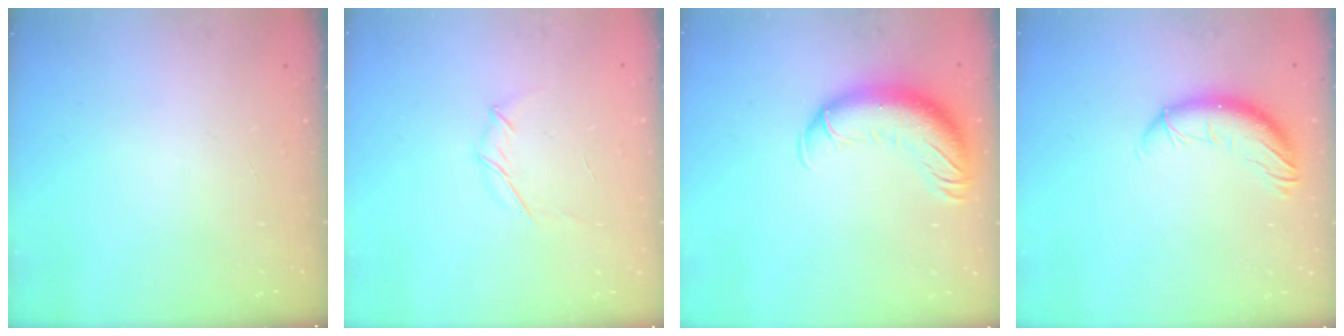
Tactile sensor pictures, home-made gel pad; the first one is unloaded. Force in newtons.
{"total": 4.0, "press": 3.9, "slide": 0.9}
{"total": 14.0, "press": 13.6, "slide": 3.3}
{"total": 10.5, "press": 10.4, "slide": 1.7}